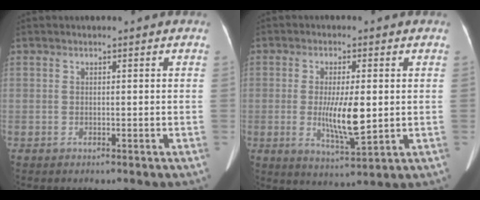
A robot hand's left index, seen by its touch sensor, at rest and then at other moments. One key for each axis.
{"total": 7.4, "fx": -0.3, "fy": 1.5, "fz": 7.3, "tx": -0.133, "ty": -0.016, "tz": -0.004}